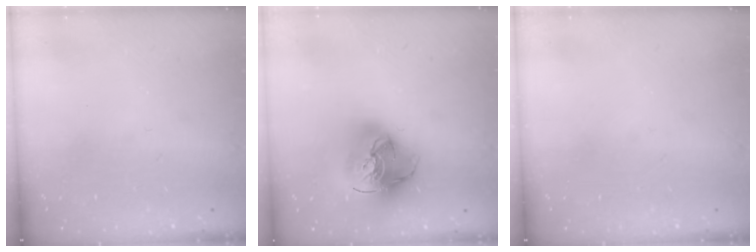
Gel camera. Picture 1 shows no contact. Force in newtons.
{"total": 20.2, "press": 20.1, "slide": 2.2}
{"total": 0.0}